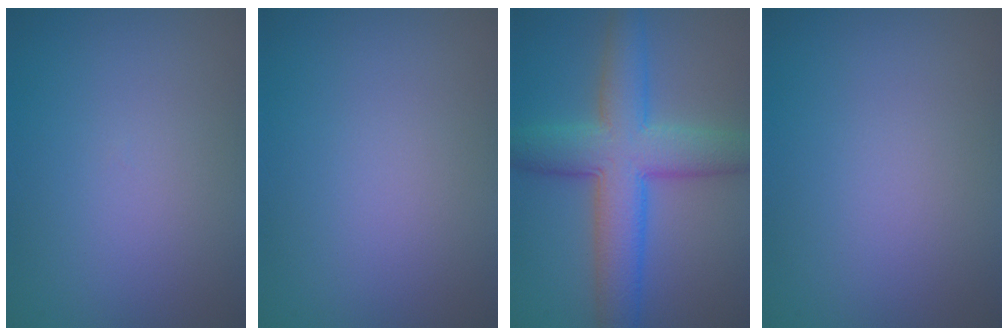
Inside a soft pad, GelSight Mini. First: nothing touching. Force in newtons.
{"total": 0.0}
{"total": 7.9, "press": 7.9, "slide": 0.1}
{"total": 0.0}